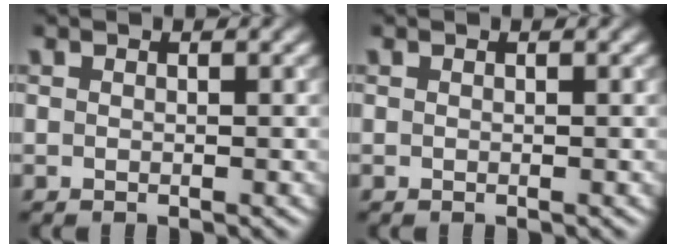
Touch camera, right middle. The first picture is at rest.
{"total": 0.0}